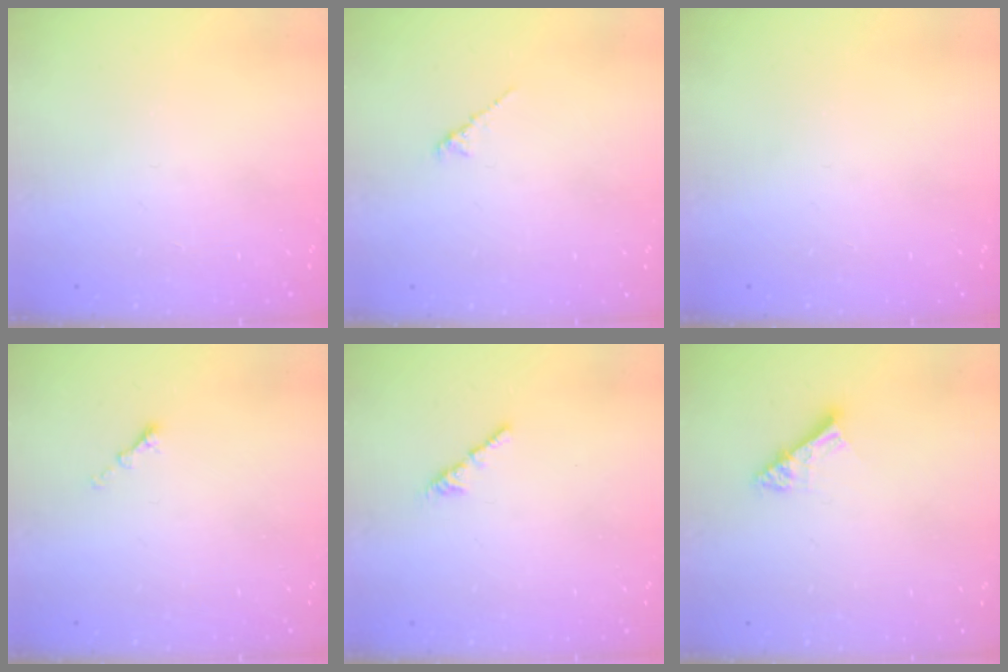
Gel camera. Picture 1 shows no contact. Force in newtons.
{"total": 1.6, "press": 1.5, "slide": 0.5}
{"total": 0.0}
{"total": 1.1, "press": 1.0, "slide": 0.5}
{"total": 2.1, "press": 2.0, "slide": 0.7}
{"total": 7.2, "press": 7.2, "slide": 0.5}